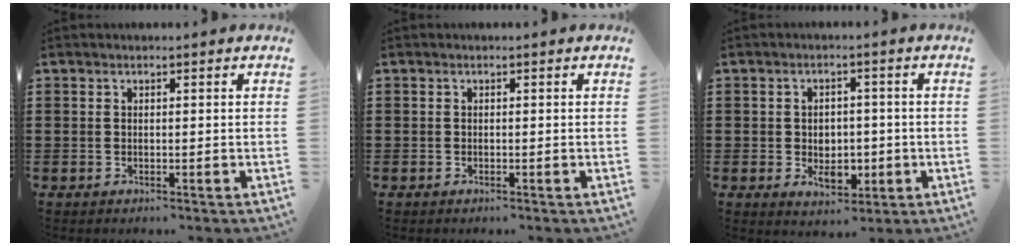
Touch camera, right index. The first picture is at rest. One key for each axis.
{"total": 0.0}
{"total": 4.2, "fx": -0.7, "fy": 3.4, "fz": 2.5, "tx": -0.029, "ty": -0.002, "tz": -0.018}